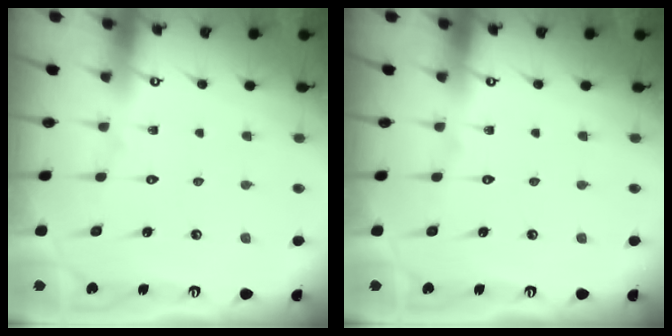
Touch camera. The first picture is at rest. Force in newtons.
{"total": 0.0}